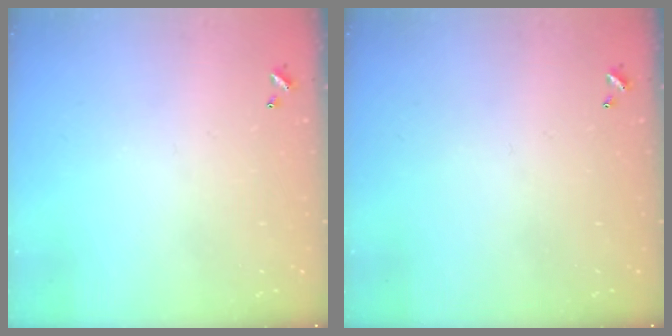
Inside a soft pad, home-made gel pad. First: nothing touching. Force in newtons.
{"total": 0.0}